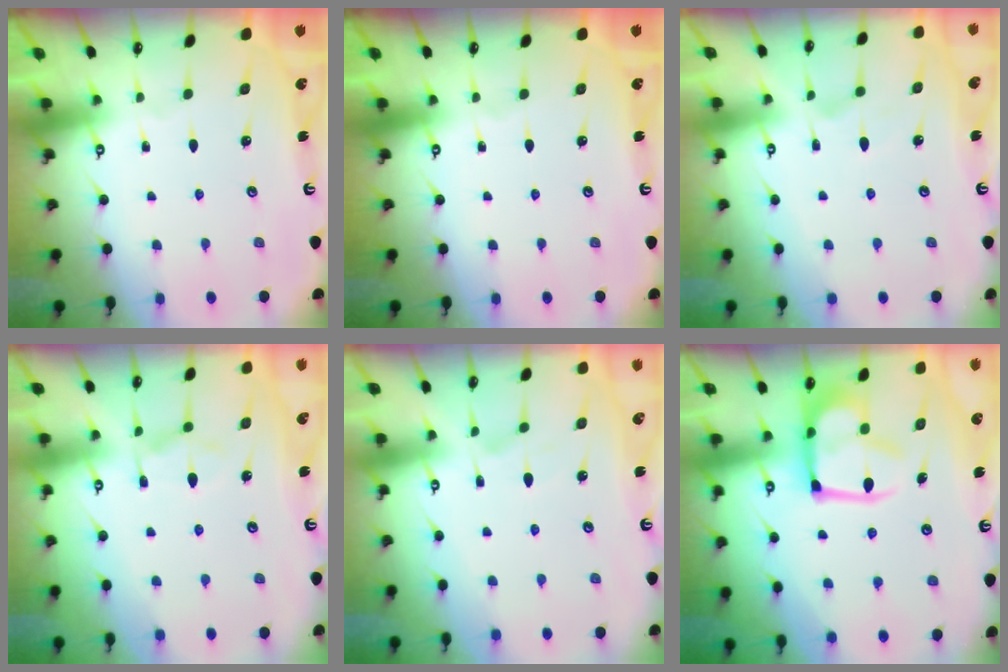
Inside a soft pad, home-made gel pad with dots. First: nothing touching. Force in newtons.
{"total": 0.0}
{"total": 1.8, "press": 1.2, "slide": 1.3}
{"total": 1.9, "press": 1.4, "slide": 1.2}
{"total": 1.5, "press": 1.0, "slide": 1.1}
{"total": 7.4, "press": 7.3, "slide": 1.3}